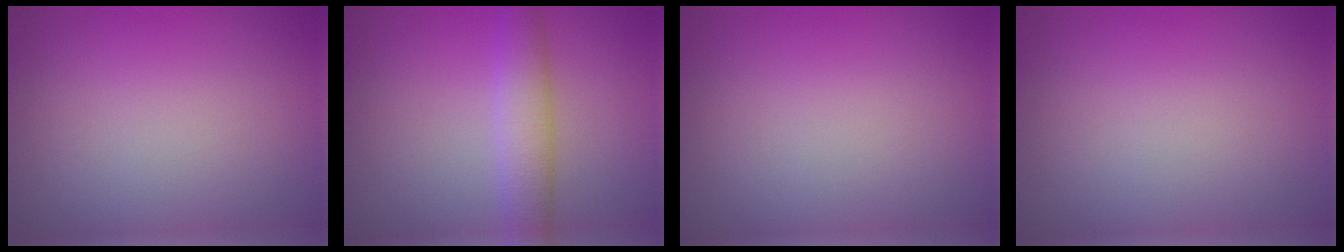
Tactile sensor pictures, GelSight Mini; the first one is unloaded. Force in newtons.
{"total": 3.6, "press": 3.6, "slide": 0.0}
{"total": 0.0}
{"total": 0.0}